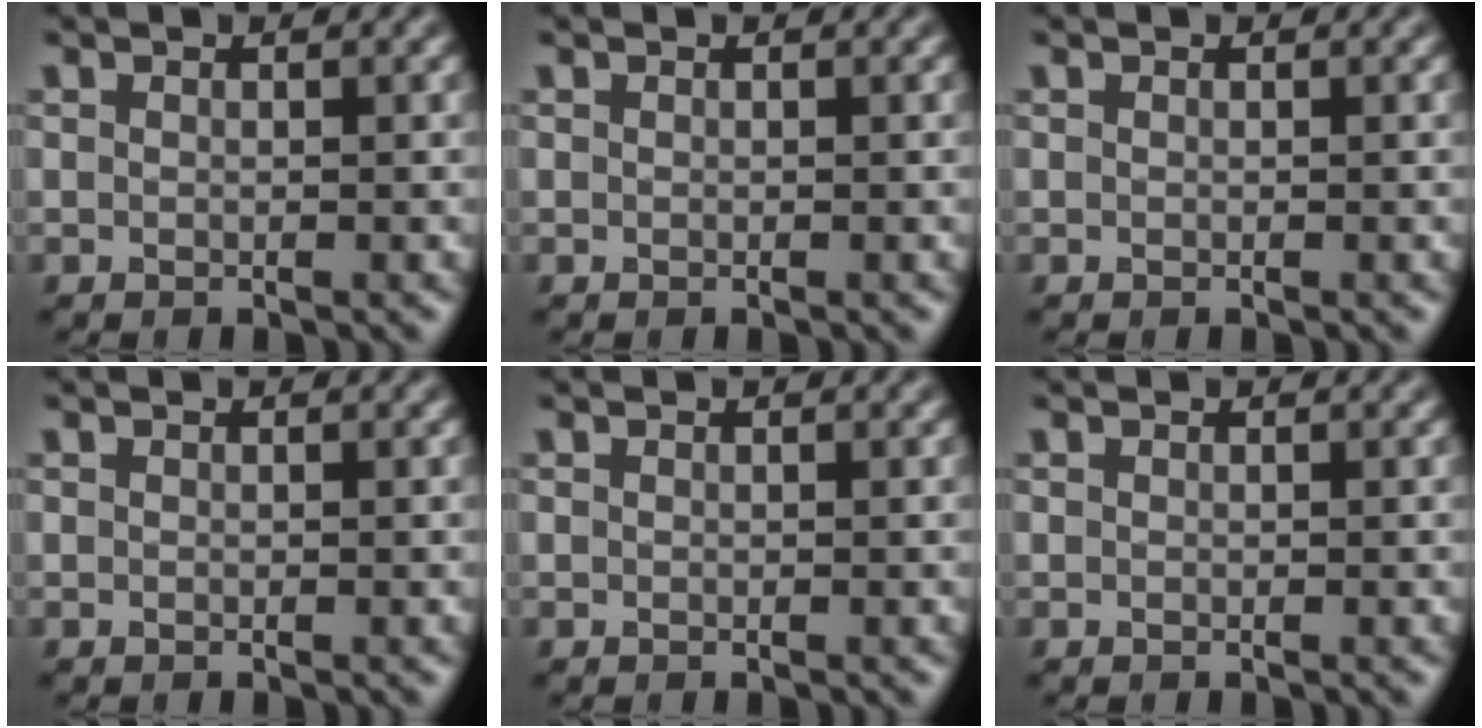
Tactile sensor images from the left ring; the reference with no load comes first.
{"total": 0.0}
{"total": 0.0}
{"total": 0.0}
{"total": 0.0}
{"total": 0.0}